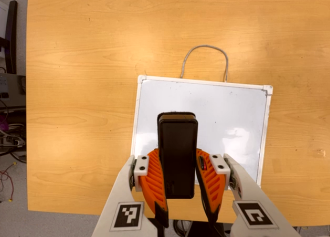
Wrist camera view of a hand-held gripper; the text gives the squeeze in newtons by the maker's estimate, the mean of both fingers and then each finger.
{"total": 8.8, "left": 6.6, "right": 11.0}